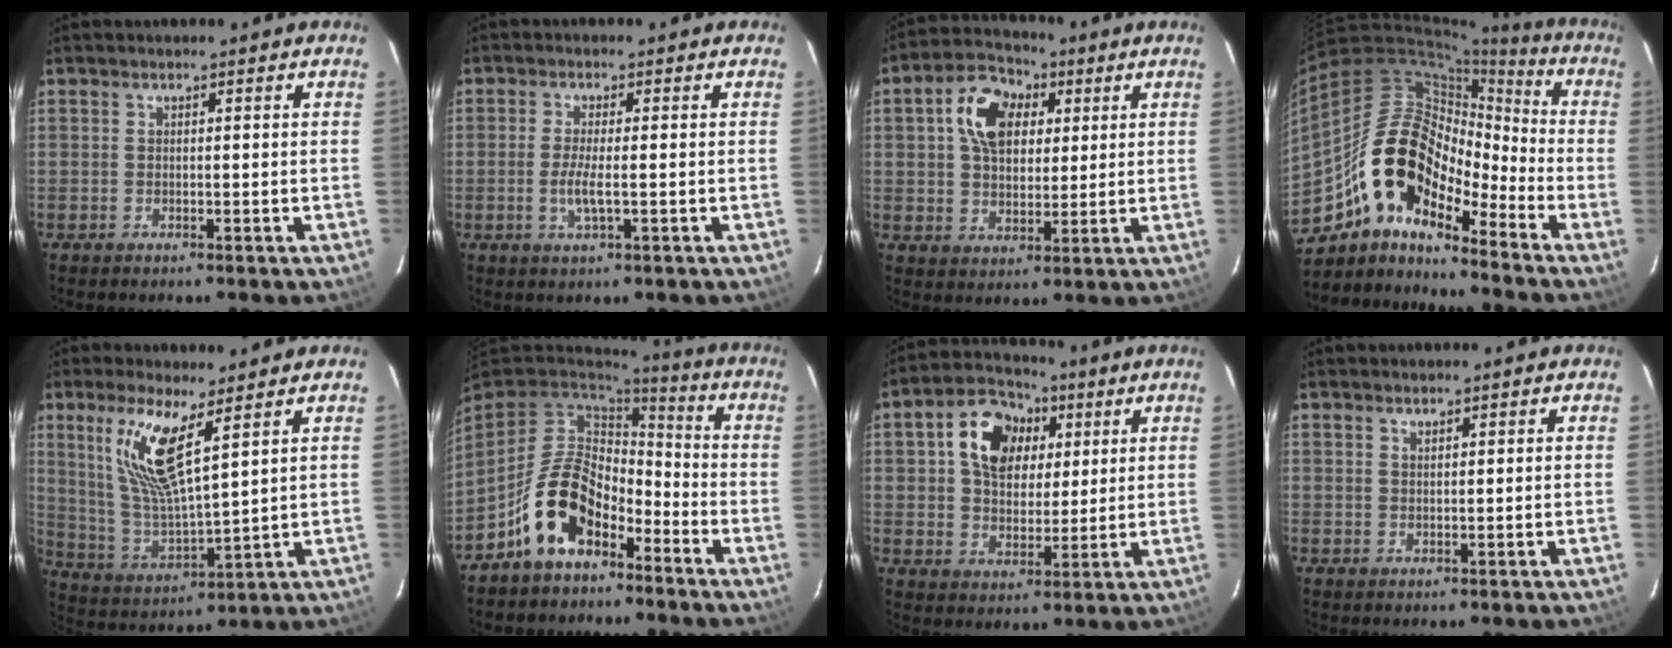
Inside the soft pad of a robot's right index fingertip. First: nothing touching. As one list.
[{"total": 3.8, "force": [-0.9, 0.4, 3.7], "torque": [-0.077, -0.005, -0.019]}, {"total": 11.4, "force": [3.5, 7.7, 7.6], "torque": [-0.142, 0.037, 0.058]}, {"total": 15.7, "force": [-11.2, 7.0, 8.5], "torque": [-0.141, 0.009, -0.220]}, {"total": 12.4, "force": [6.7, 2.5, 10.1], "torque": [-0.208, -0.001, 0.142]}, {"total": 13.6, "force": [-7.7, 7.6, 8.2], "torque": [-0.170, 0.014, -0.135]}, {"total": 11.7, "force": [3.8, 8.4, 7.2], "torque": [-0.150, 0.036, 0.065]}, {"total": 0.8, "force": [0.7, 0.3, 0.3], "torque": [-0.005, 0.001, 0.013]}]